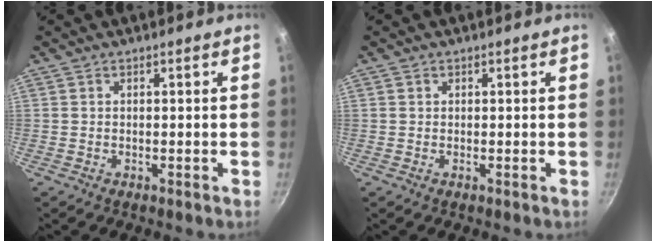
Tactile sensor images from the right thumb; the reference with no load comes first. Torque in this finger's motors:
{"motor_torque": [-0.05, -0.23, -0.37, 0.06, -0.01]}